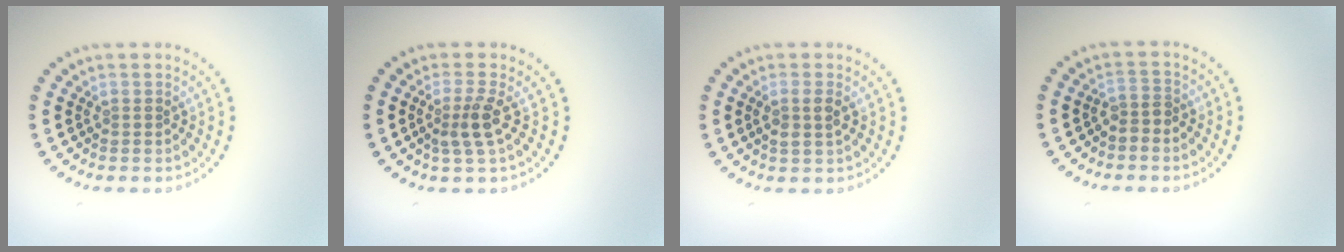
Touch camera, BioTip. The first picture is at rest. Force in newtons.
{"total": 2.5, "press": 1.9, "slide": 1.5}
{"total": 1.8, "press": 1.7, "slide": 0.6}
{"total": 1.6, "press": 1.2, "slide": 1.1}